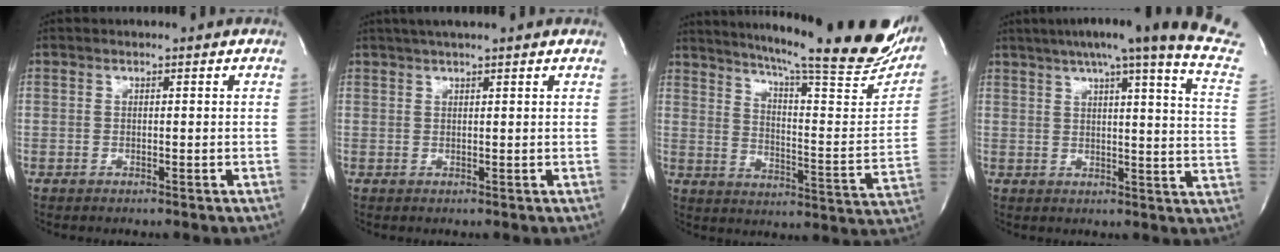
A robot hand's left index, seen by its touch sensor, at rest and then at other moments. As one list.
[{"total": 5.0, "force": [4.1, -0.2, 2.8], "torque": [-0.045, 0.029, 0.062]}, {"total": 29.3, "force": [24.5, 2.5, 15.8], "torque": [-0.238, -0.076, 0.312]}, {"total": 22.7, "force": [18.0, -0.6, 13.8], "torque": [-0.195, -0.035, 0.208]}]